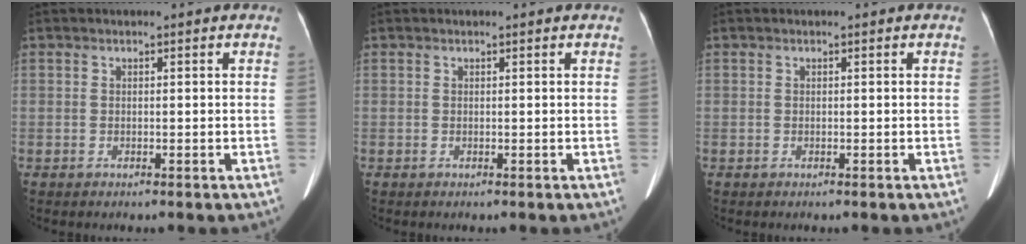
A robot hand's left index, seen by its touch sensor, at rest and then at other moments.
{"total": 0.5, "force": [0.5, 0.0, 0.1], "torque": [-0.005, 0.006, 0.005]}
{"total": 0.0}